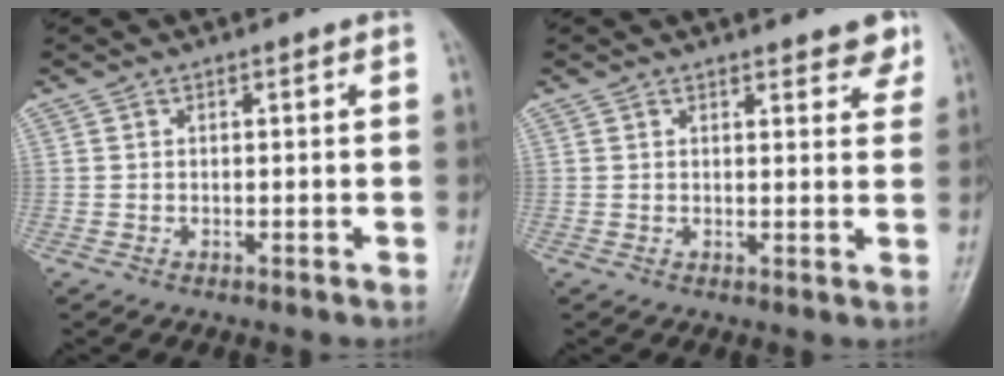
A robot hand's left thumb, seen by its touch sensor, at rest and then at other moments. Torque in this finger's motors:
{"motor_torque": [-0.15, -0.10, -0.17, 0.00, 0.03]}